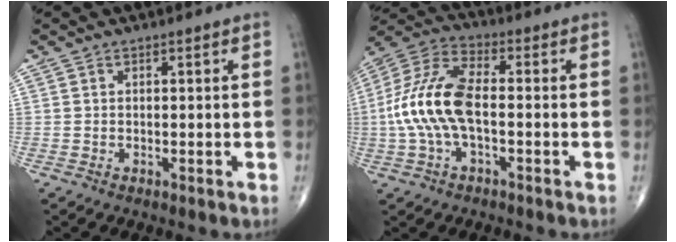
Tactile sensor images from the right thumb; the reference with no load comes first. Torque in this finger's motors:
{"motor_torque": [0.48, 1.73, 1.63, -0.28, 0.17]}